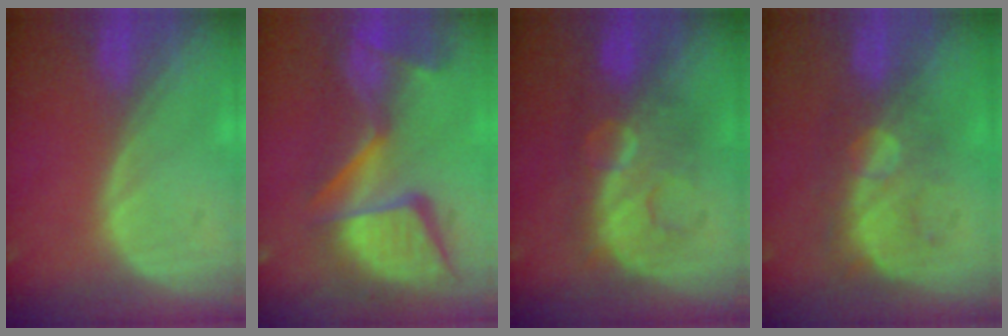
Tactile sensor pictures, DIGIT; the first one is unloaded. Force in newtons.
{"total": 13.6, "press": 11.2, "slide": 7.8}
{"total": 8.0, "press": 7.9, "slide": 1.5}
{"total": 8.6, "press": 7.5, "slide": 4.2}